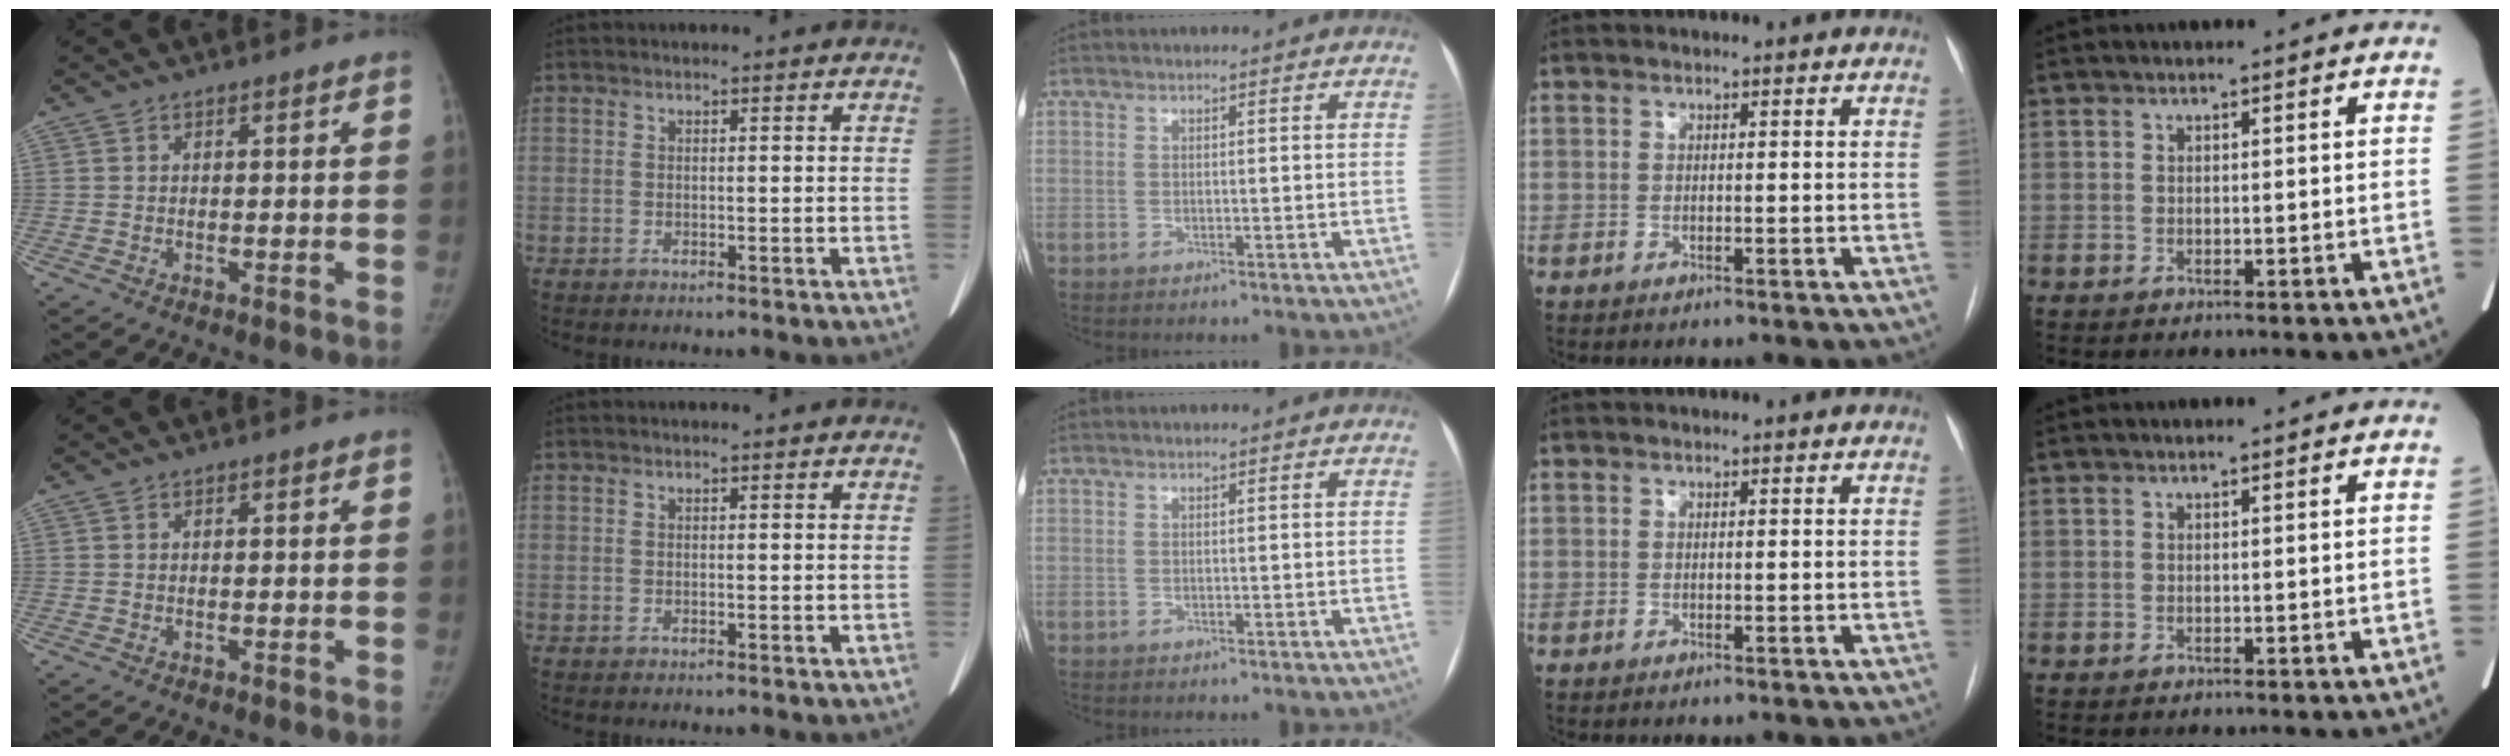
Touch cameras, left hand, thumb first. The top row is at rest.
{}